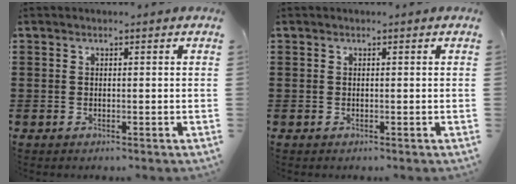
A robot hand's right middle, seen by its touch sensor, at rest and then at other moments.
{"total": 0.0}